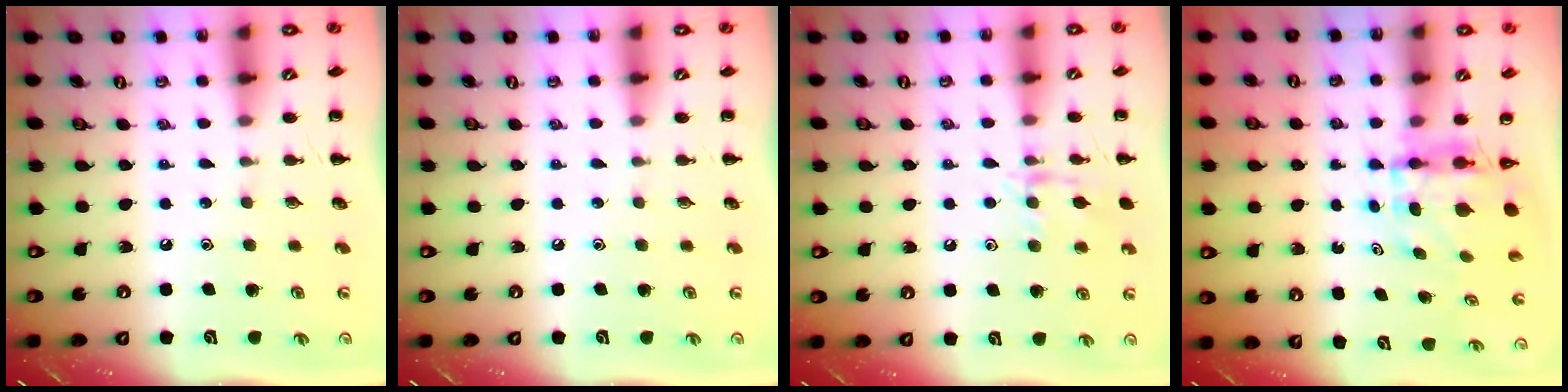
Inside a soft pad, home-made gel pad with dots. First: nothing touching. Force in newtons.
{"total": 0.0}
{"total": 9.6, "press": 9.6, "slide": 0.7}
{"total": 5.1, "press": 5.1, "slide": 0.5}